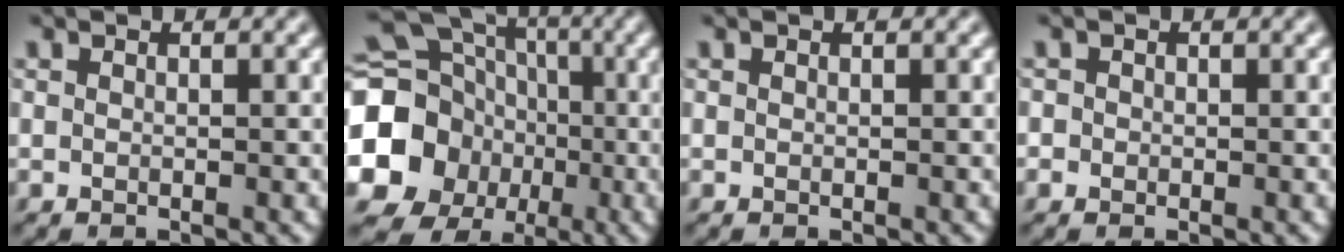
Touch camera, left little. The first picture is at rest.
{"total": 20.5, "force": [-2.8, 19.0, 7.2], "torque": [-0.173, -0.009, -0.088]}
{"total": 0.0}
{"total": 0.7, "force": [-0.2, 0.7, 0.1], "torque": [0.004, -0.002, -0.004]}